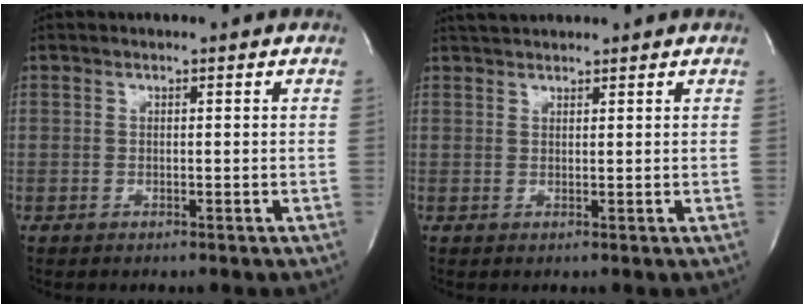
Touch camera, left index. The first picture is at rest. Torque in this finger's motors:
{"motor_torque": [0.07, -0.19, 0.16, 0.15]}